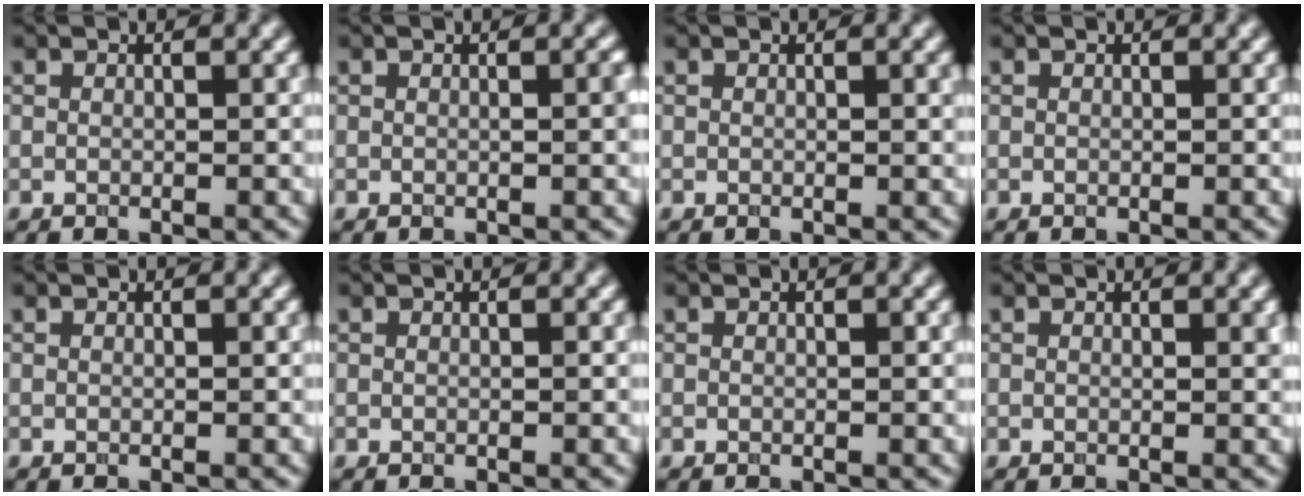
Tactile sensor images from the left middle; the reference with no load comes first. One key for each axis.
{"total": 1.0, "fx": 0.0, "fy": 0.2, "fz": 1.0, "tx": -0.012, "ty": 0.002, "tz": -0.001}
{"total": 0.7, "fx": 0.2, "fy": 0.1, "fz": 0.7, "tx": -0.007, "ty": 0.001, "tz": 0.001}
{"total": 0.0}
{"total": 0.0}
{"total": 0.0}
{"total": 0.0}
{"total": 0.5, "fx": 0.2, "fy": 0.2, "fz": 0.5, "tx": -0.003, "ty": -0.002, "tz": 0.003}